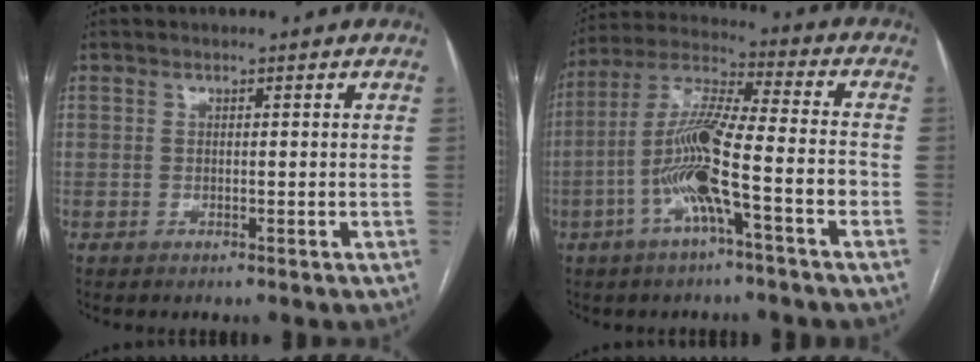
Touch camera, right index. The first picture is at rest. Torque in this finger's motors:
{"motor_torque": [1.65, -0.49, 1.05, 0.21]}